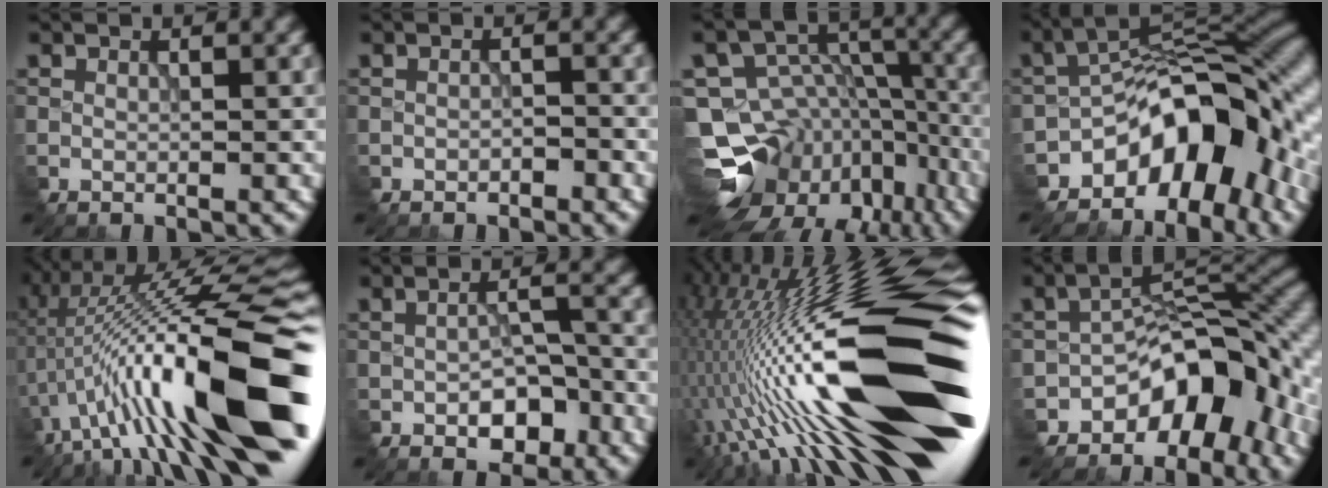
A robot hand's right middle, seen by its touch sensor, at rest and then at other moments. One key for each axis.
{"total": 1.2, "fx": -0.8, "fy": 0.7, "fz": 0.7, "tx": -0.015, "ty": 0.001, "tz": -0.012}
{"total": 16.1, "fx": -9.8, "fy": 11.1, "fz": 6.4, "tx": -0.128, "ty": -0.018, "tz": -0.120}
{"total": 11.5, "fx": -5.2, "fy": 6.7, "fz": 7.7, "tx": -0.087, "ty": 0.004, "tz": -0.095}
{"total": 17.0, "fx": -3.3, "fy": 3.8, "fz": 16.3, "tx": -0.261, "ty": 0.034, "tz": -0.060}
{"total": 4.2, "fx": -2.0, "fy": 2.1, "fz": 3.0, "tx": -0.050, "ty": 0.003, "tz": -0.029}
{"total": 19.9, "fx": -3.4, "fy": 5.0, "fz": 18.9, "tx": -0.300, "ty": 0.040, "tz": -0.071}
{"total": 9.4, "fx": -5.1, "fy": 5.3, "fz": 5.9, "tx": -0.057, "ty": 0.008, "tz": -0.094}